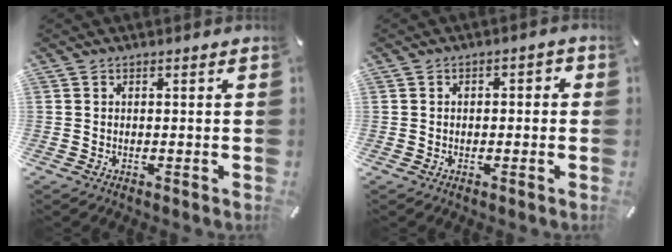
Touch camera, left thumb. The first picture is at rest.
{"total": 2.1, "force": [-0.7, 1.3, 1.4], "torque": [-0.026, 0.009, -0.017]}